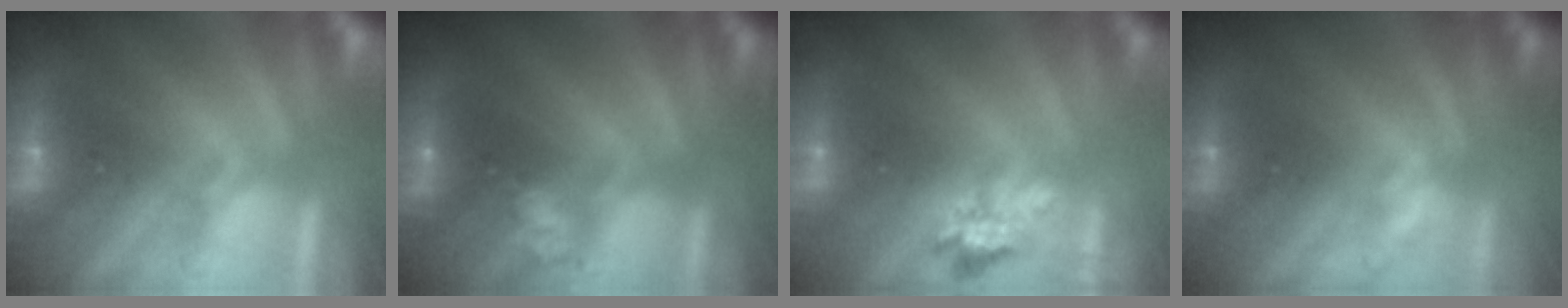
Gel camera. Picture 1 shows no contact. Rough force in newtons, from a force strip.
{"total": 2.2}
{"total": 2.4}
{"total": 1.9}